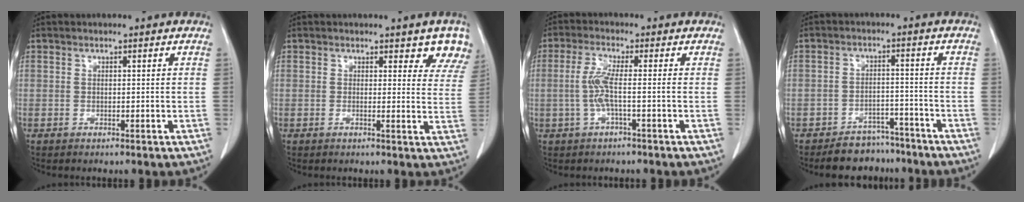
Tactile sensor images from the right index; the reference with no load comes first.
{"total": 5.6, "force": [4.2, 1.8, 3.2], "torque": [-0.016, -0.009, 0.030]}
{"total": 4.3, "force": [-0.8, 0.0, 4.2], "torque": [-0.095, 0.004, -0.017]}
{"total": 6.2, "force": [-5.4, 3.2, 0.2], "torque": [0.011, 0.017, -0.085]}